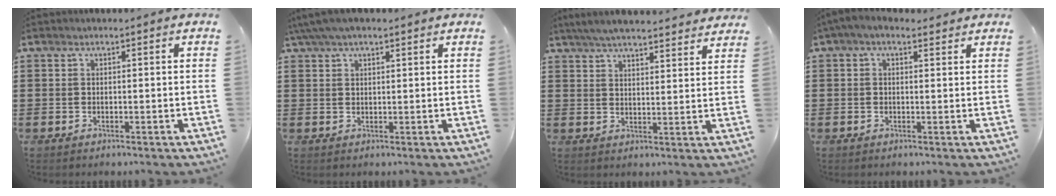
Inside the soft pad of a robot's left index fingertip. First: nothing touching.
{"total": 3.3, "force": [2.3, 1.0, 2.2], "torque": [-0.049, 0.008, 0.043]}
{"total": 5.1, "force": [4.8, 0.3, 1.7], "torque": [-0.048, -0.015, 0.087]}
{"total": 1.6, "force": [0.5, 0.8, 1.3], "torque": [-0.028, 0.005, 0.009]}